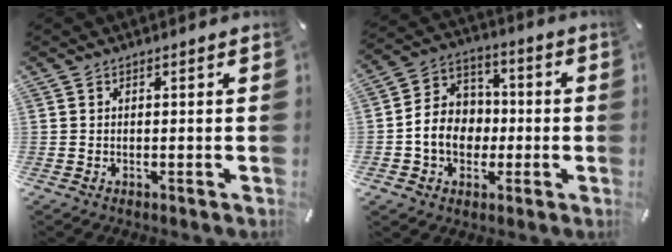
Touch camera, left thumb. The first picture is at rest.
{"total": 10.0, "force": [-2.1, 8.8, 4.2], "torque": [-0.097, 0.024, -0.035]}